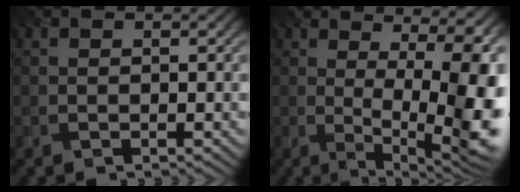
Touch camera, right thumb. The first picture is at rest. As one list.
[{"total": 13.5, "force": [0.8, 4.3, 12.8], "torque": [-0.155, 0.015, 0.021]}]